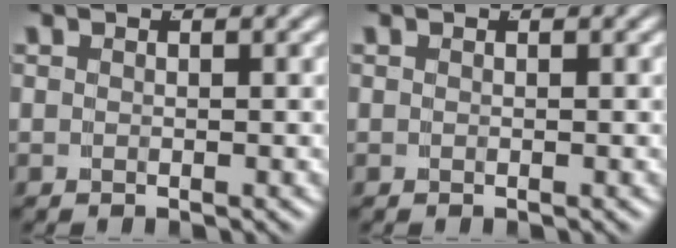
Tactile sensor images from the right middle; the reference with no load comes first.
{"total": 0.0}